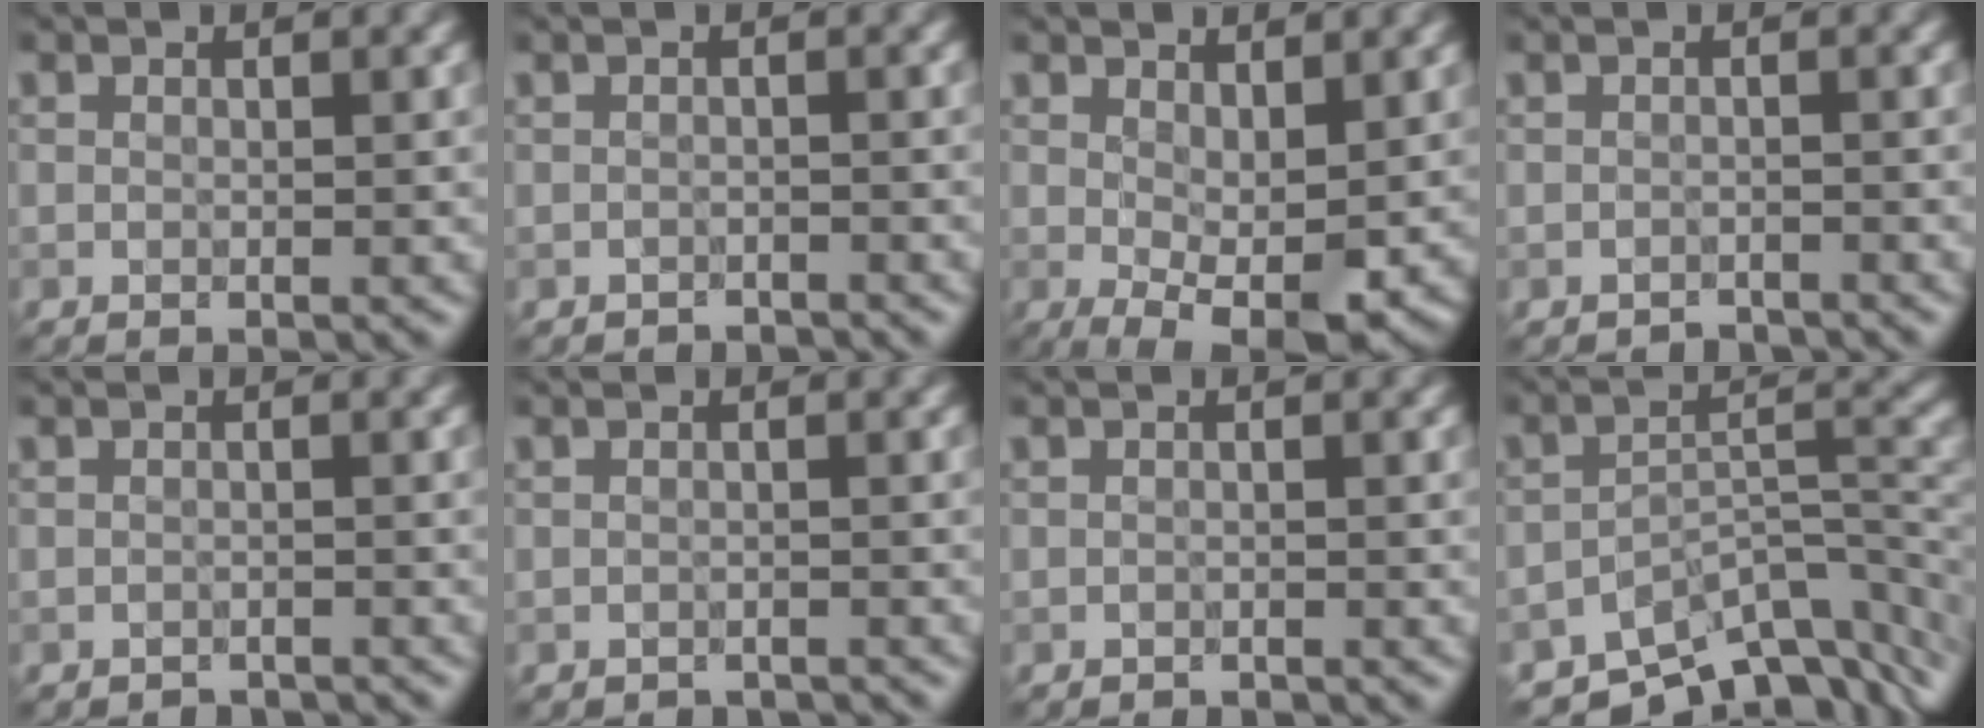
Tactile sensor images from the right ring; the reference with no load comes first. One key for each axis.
{"total": 1.5, "fx": -1.5, "fy": 0.2, "fz": 0.1, "tx": 0.003, "ty": -0.004, "tz": -0.024}
{"total": 4.7, "fx": 0.5, "fy": 1.9, "fz": 4.3, "tx": -0.073, "ty": -0.010, "tz": 0.014}
{"total": 1.4, "fx": -1.4, "fy": 0.3, "fz": 0.0, "tx": 0.002, "ty": -0.001, "tz": -0.023}
{"total": 1.7, "fx": -1.7, "fy": 0.2, "fz": 0.1, "tx": 0.003, "ty": -0.004, "tz": -0.024}
{"total": 1.4, "fx": -1.3, "fy": 0.2, "fz": 0.0, "tx": 0.002, "ty": -0.005, "tz": -0.019}
{"total": 0.8, "fx": -0.8, "fy": 0.1, "fz": 0.0, "tx": 0.000, "ty": -0.005, "tz": -0.013}
{"total": 8.9, "fx": -6.5, "fy": 3.7, "fz": 4.8, "tx": -0.062, "ty": -0.021, "tz": -0.098}